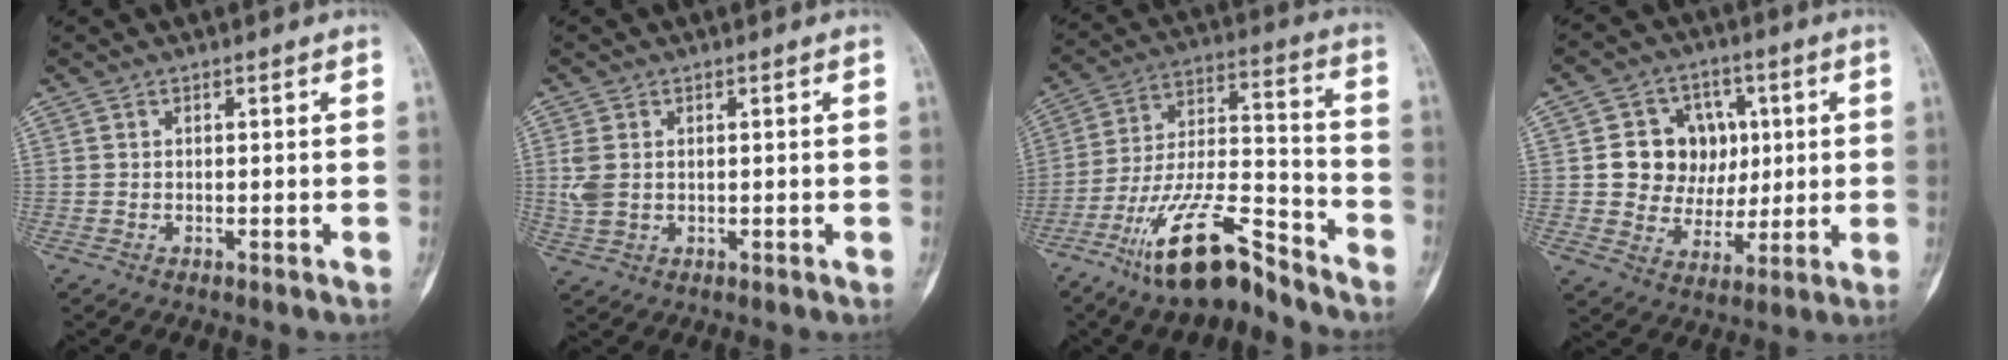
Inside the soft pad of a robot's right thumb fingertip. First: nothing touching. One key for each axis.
{"total": 4.1, "fx": 0.5, "fy": 2.8, "fz": 3.0, "tx": -0.081, "ty": 0.001, "tz": 0.015}
{"total": 16.6, "fx": -12.1, "fy": 4.5, "fz": 10.4, "tx": -0.186, "ty": 0.085, "tz": -0.220}
{"total": 12.3, "fx": 2.0, "fy": 10.8, "fz": 5.6, "tx": -0.029, "ty": 0.003, "tz": 0.042}